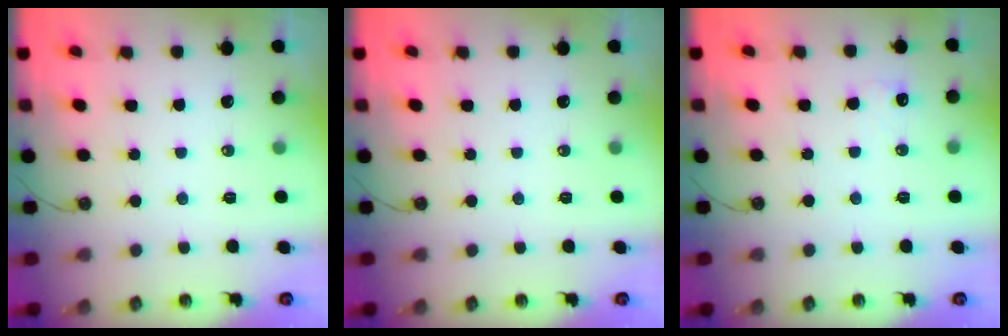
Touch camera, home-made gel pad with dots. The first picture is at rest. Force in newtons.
{"total": 0.0}
{"total": 6.6, "press": 6.5, "slide": 1.4}